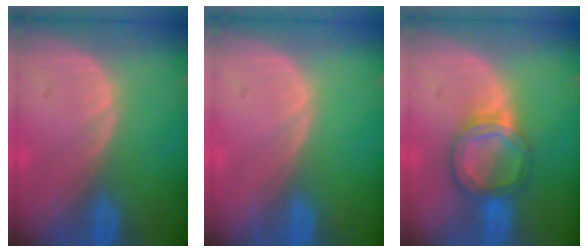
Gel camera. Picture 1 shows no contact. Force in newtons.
{"total": 0.0}
{"total": 6.1, "press": 5.5, "slide": 2.7}